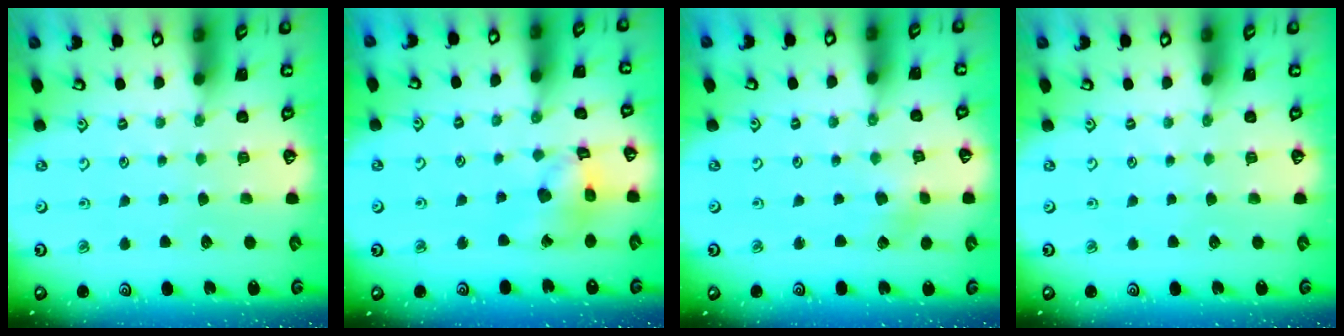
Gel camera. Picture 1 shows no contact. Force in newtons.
{"total": 11.3, "press": 11.2, "slide": 1.4}
{"total": 2.3, "press": 2.3, "slide": 0.3}
{"total": 0.0}